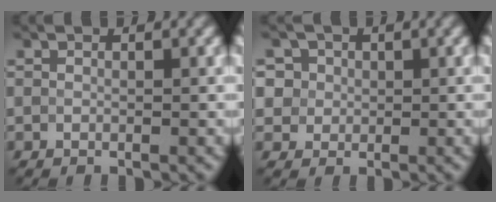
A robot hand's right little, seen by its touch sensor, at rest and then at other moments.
{"total": 4.6, "force": [2.0, 3.9, 1.6], "torque": [-0.027, 0.014, 0.027]}